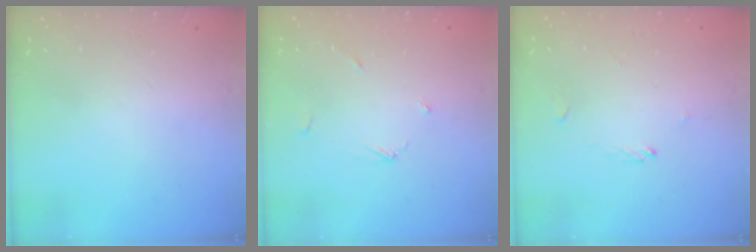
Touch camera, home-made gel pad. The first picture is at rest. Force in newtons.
{"total": 2.5, "press": 2.5, "slide": 0.2}
{"total": 1.2, "press": 1.1, "slide": 0.3}